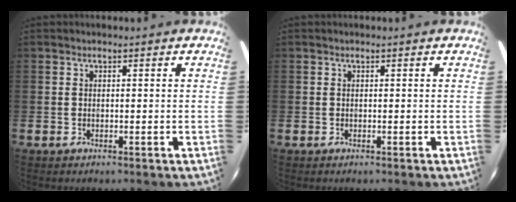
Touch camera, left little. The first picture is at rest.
{"total": 0.0}